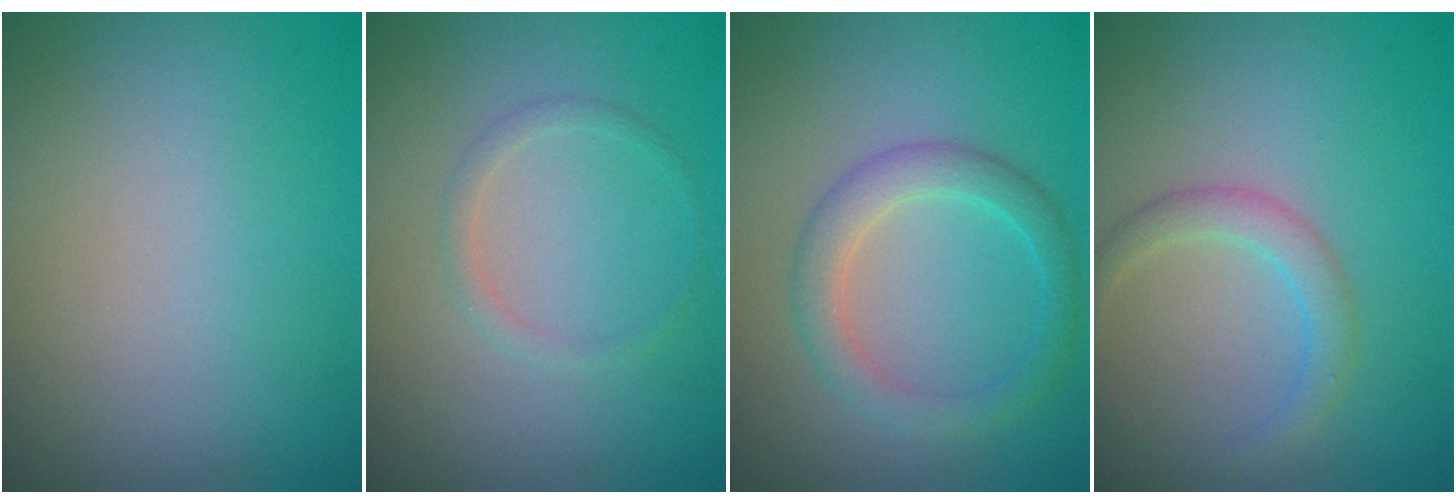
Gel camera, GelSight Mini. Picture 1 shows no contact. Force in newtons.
{"total": 1.0, "press": 1.0, "slide": 0.1}
{"total": 3.0, "press": 3.0, "slide": 0.1}
{"total": 2.1, "press": 2.1, "slide": 0.1}